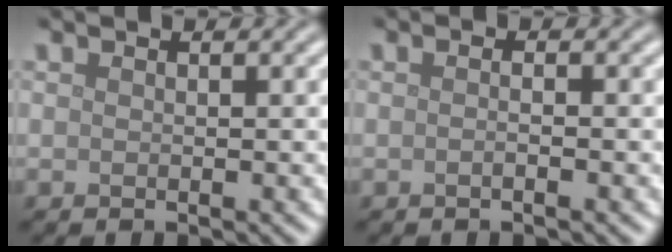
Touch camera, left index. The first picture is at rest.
{"total": 1.1, "force": [-0.1, 0.4, 1.0], "torque": [-0.003, -0.009, -0.009]}